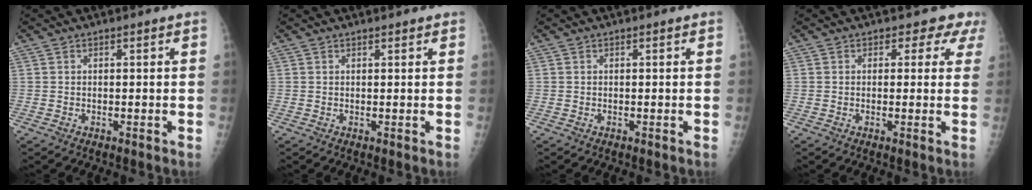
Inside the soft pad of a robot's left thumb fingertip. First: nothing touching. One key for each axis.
{"total": 0.8, "fx": 0.7, "fy": 0.3, "fz": 0.1, "tx": 0.000, "ty": -0.002, "tz": 0.010}
{"total": 0.0}
{"total": 3.7, "fx": 2.7, "fy": 2.4, "fz": 0.2, "tx": 0.029, "ty": -0.013, "tz": 0.008}